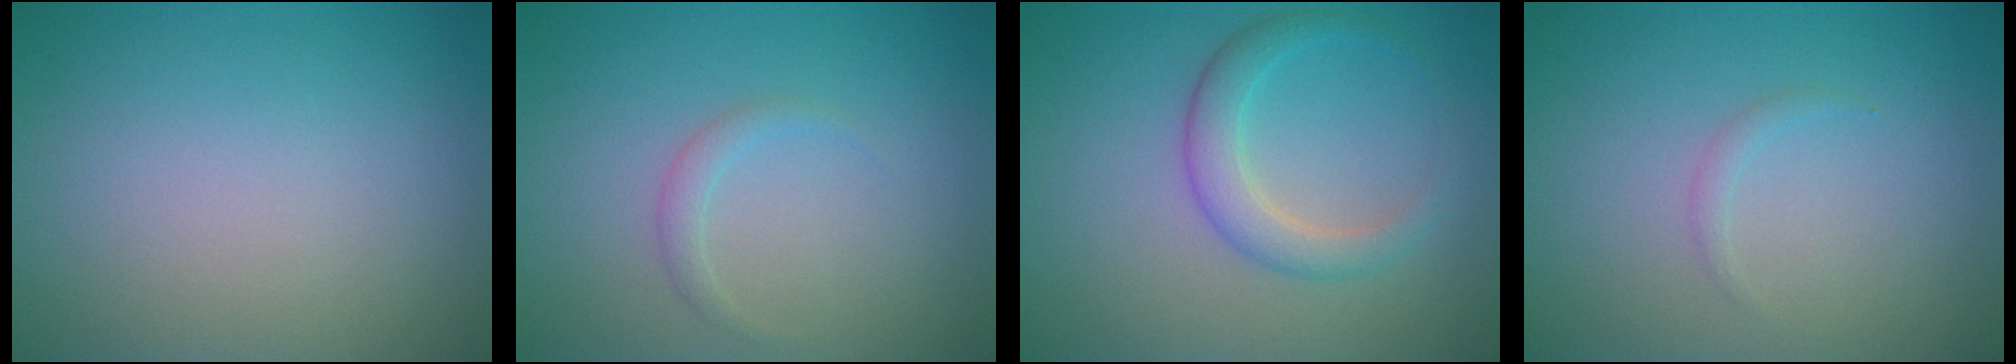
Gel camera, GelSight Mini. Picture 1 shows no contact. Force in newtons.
{"total": 1.1, "press": 1.1, "slide": 0.0}
{"total": 2.9, "press": 2.9, "slide": 0.1}
{"total": 0.7, "press": 0.7, "slide": 0.1}